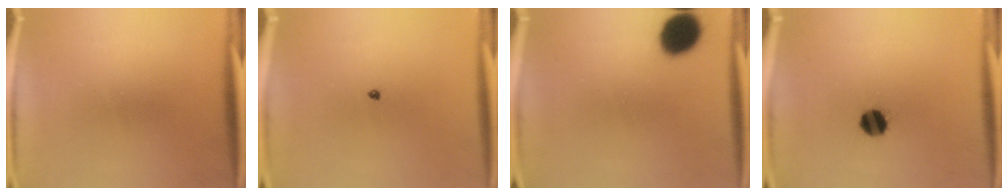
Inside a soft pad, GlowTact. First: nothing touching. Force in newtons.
{"total": 0.6}
{"total": 12.3}
{"total": 6.4}